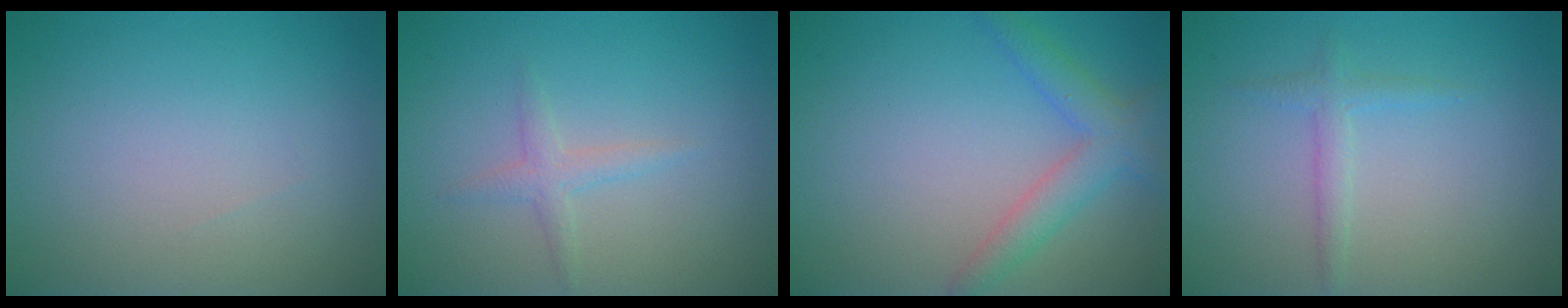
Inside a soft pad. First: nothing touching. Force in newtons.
{"total": 1.5, "press": 1.5, "slide": 0.1}
{"total": 3.2, "press": 3.2, "slide": 0.0}
{"total": 1.5, "press": 1.5, "slide": 0.0}